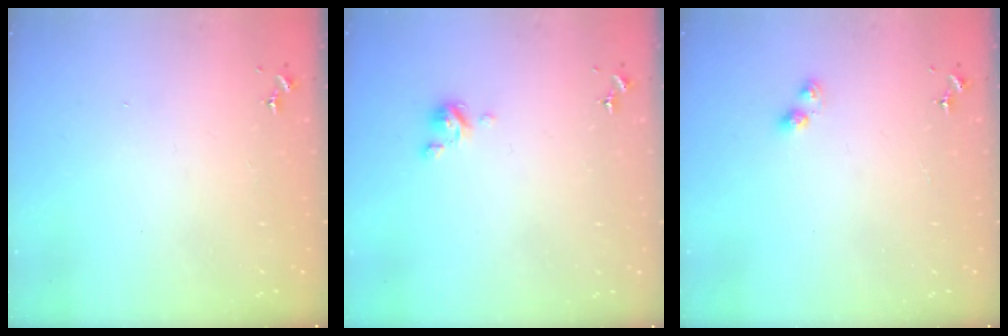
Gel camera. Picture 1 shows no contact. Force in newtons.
{"total": 3.4, "press": 3.4, "slide": 0.3}
{"total": 4.3, "press": 4.1, "slide": 1.2}